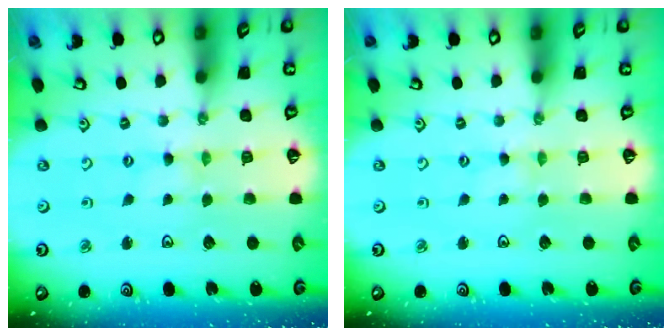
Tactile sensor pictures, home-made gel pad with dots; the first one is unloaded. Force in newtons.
{"total": 0.0}